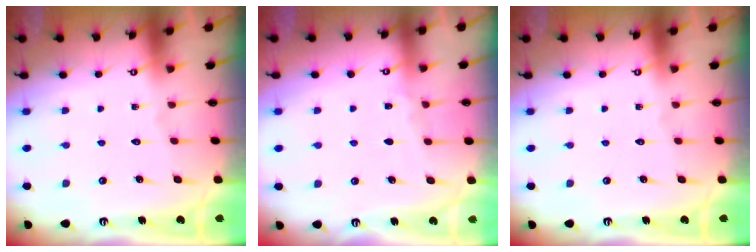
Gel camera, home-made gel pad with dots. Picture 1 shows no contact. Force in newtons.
{"total": 2.8, "press": 2.8, "slide": 0.4}
{"total": 0.0}